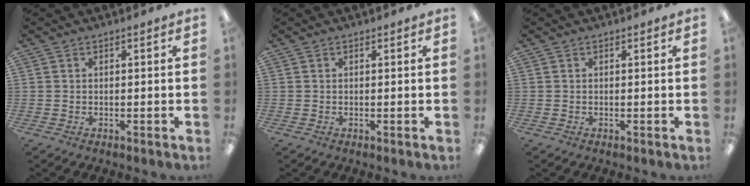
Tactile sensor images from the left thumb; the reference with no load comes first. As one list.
[{"total": 0.0}, {"total": 0.0}]